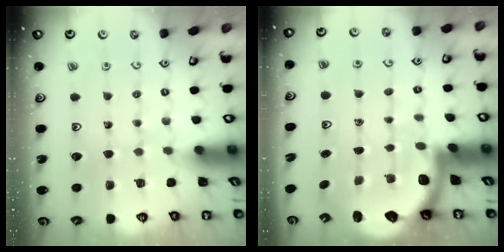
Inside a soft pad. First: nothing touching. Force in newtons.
{"total": 2.9, "press": 2.9, "slide": 0.5}